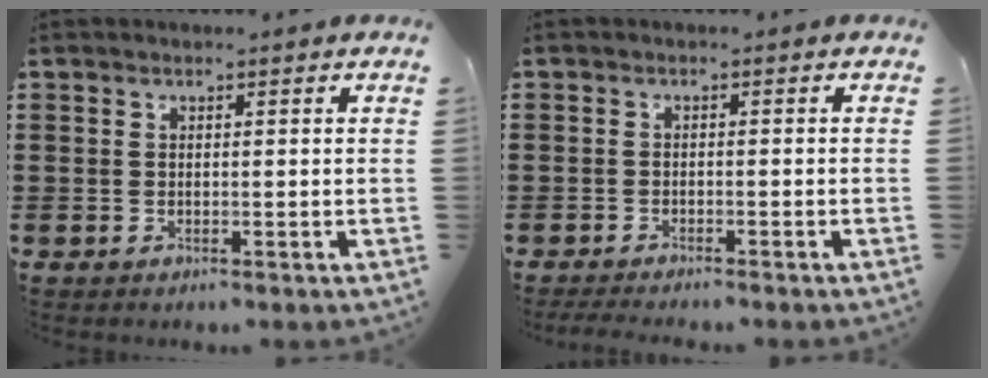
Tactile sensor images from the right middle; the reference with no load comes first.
{"total": 1.7, "force": [-1.7, 0.2, 0.1], "torque": [-0.006, -0.001, -0.036]}